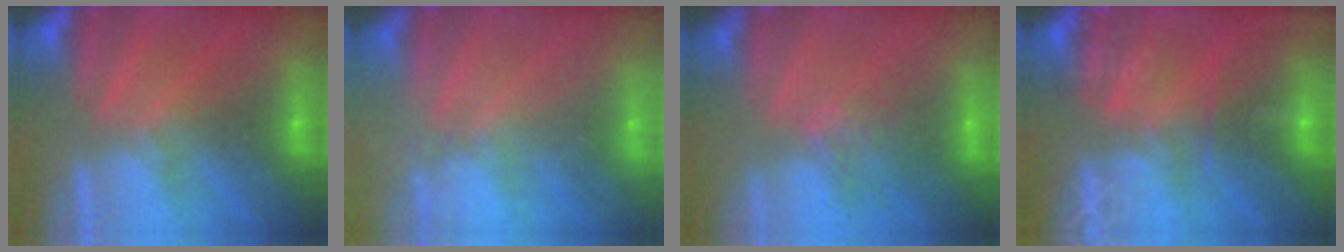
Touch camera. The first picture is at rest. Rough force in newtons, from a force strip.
{"total": 2.6}
{"total": 6.9}
{"total": 6.3}